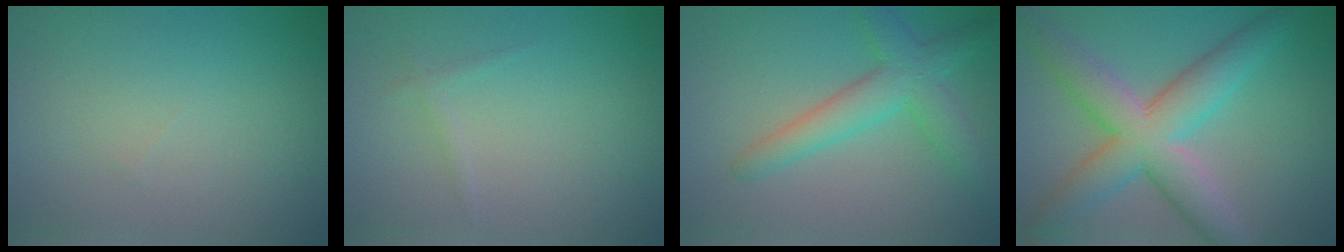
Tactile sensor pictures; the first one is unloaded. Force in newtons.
{"total": 0.8, "press": 0.8, "slide": 0.1}
{"total": 4.6, "press": 4.6, "slide": 0.2}
{"total": 8.2, "press": 8.2, "slide": 0.5}